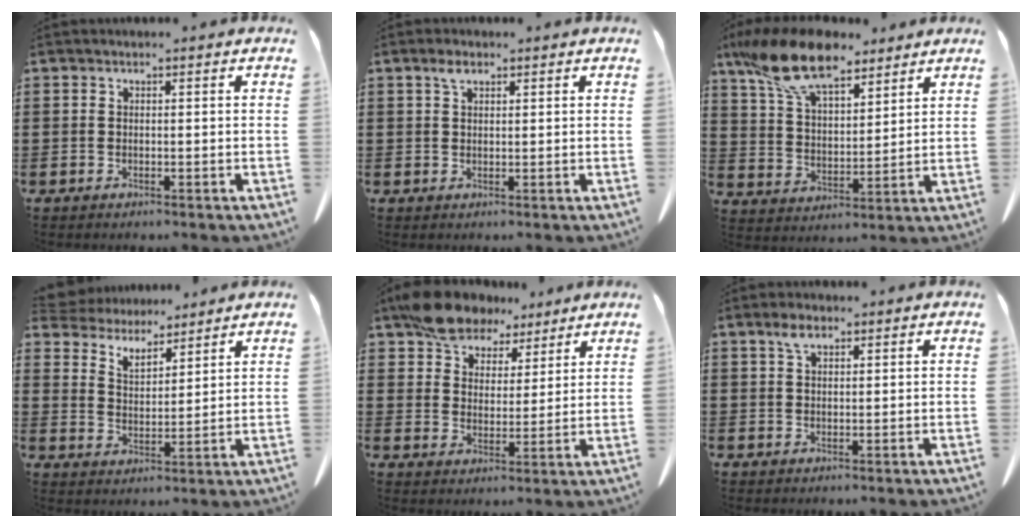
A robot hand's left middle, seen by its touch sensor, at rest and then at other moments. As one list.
[{"total": 2.0, "force": [1.1, 1.0, 1.3], "torque": [-0.030, 0.004, 0.020]}, {"total": 13.8, "force": [10.3, 4.7, 8.0], "torque": [-0.189, -0.023, 0.189]}, {"total": 5.0, "force": [4.8, 1.4, 0.4], "torque": [-0.032, -0.020, 0.084]}, {"total": 8.1, "force": [6.7, 3.9, 2.2], "torque": [-0.066, -0.012, 0.127]}, {"total": 2.7, "force": [1.7, 1.2, 1.8], "torque": [-0.039, 0.005, 0.031]}]